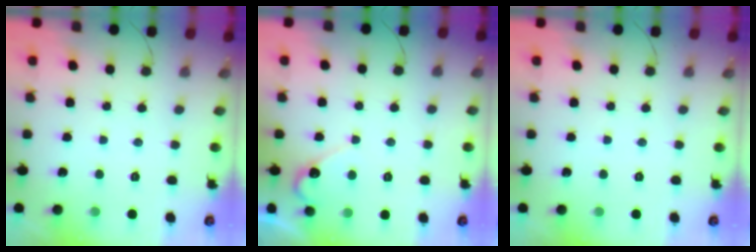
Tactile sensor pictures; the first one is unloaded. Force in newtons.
{"total": 5.4, "press": 5.4, "slide": 0.4}
{"total": 0.0}